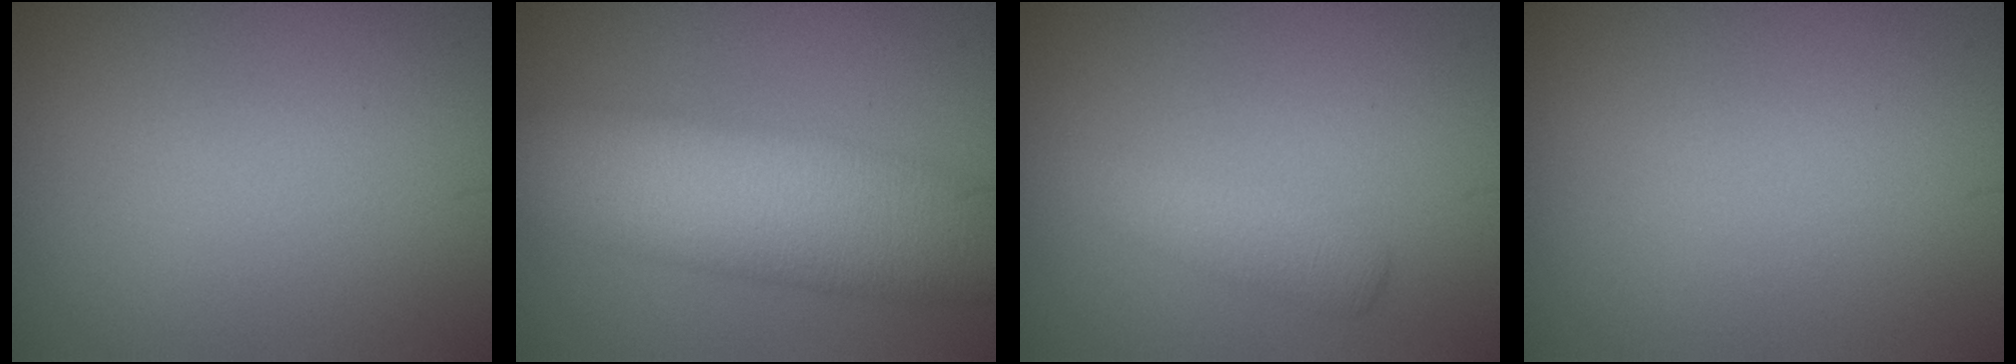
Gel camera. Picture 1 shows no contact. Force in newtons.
{"total": 10.1, "press": 10.1, "slide": 0.5}
{"total": 2.5, "press": 2.5, "slide": 0.0}
{"total": 0.0}